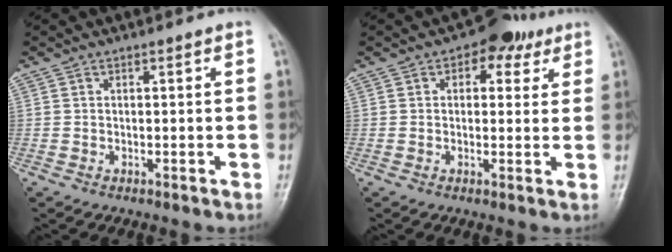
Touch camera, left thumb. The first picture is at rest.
{"total": 6.4, "force": [3.0, 4.2, 3.7], "torque": [-0.006, -0.002, 0.032]}